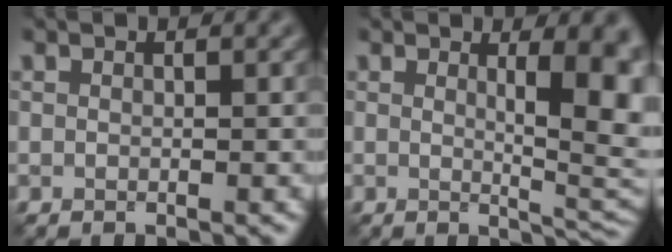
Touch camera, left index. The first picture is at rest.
{"total": 7.8, "force": [1.5, 2.5, 7.3], "torque": [-0.071, -0.008, 0.026]}